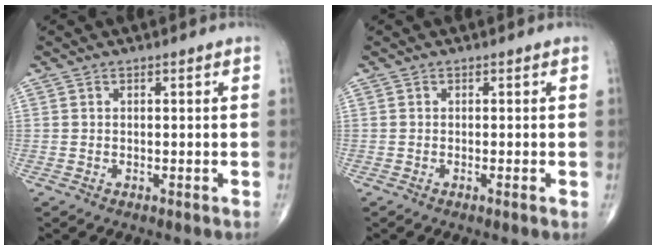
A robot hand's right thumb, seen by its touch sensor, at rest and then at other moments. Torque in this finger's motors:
{"motor_torque": [-0.18, 0.01, -0.31, -0.30, 0.00]}